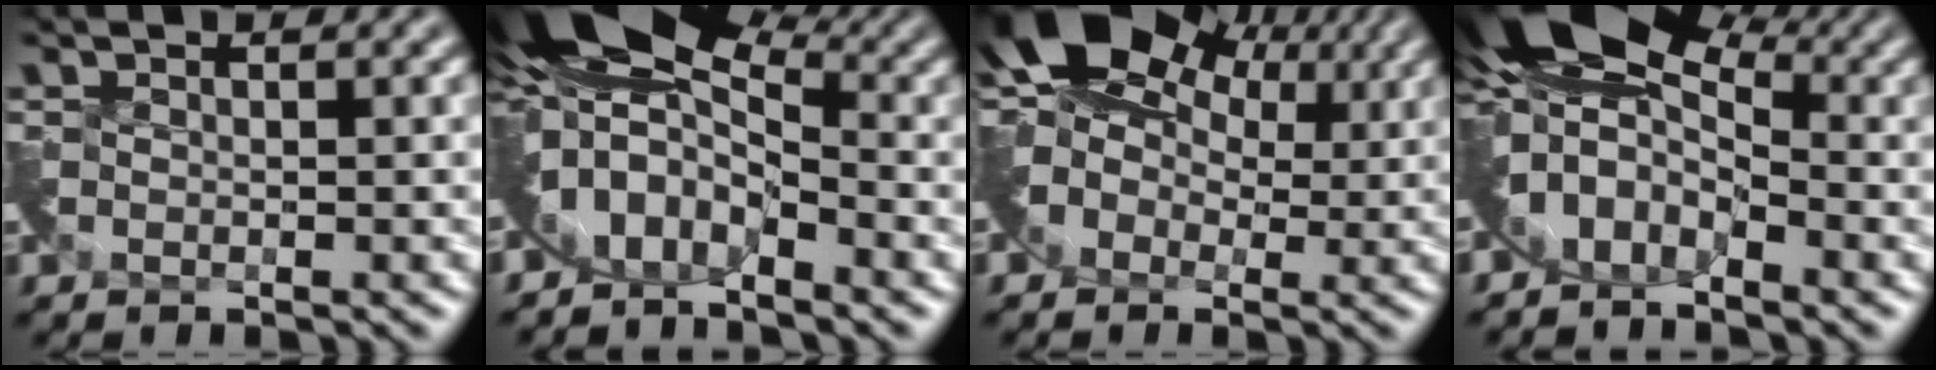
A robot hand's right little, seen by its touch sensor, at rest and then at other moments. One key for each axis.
{"total": 9.5, "fx": -0.5, "fy": 5.7, "fz": 7.6, "tx": -0.141, "ty": -0.003, "tz": -0.023}
{"total": 9.3, "fx": 3.3, "fy": 6.6, "fz": 5.8, "tx": -0.102, "ty": 0.008, "tz": 0.052}
{"total": 8.9, "fx": 0.3, "fy": 5.7, "fz": 6.8, "tx": -0.130, "ty": -0.003, "tz": -0.007}